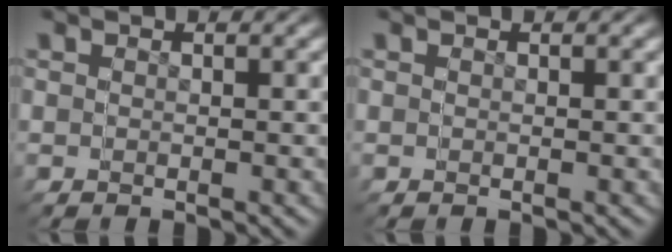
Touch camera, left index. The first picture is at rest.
{"total": 0.0}